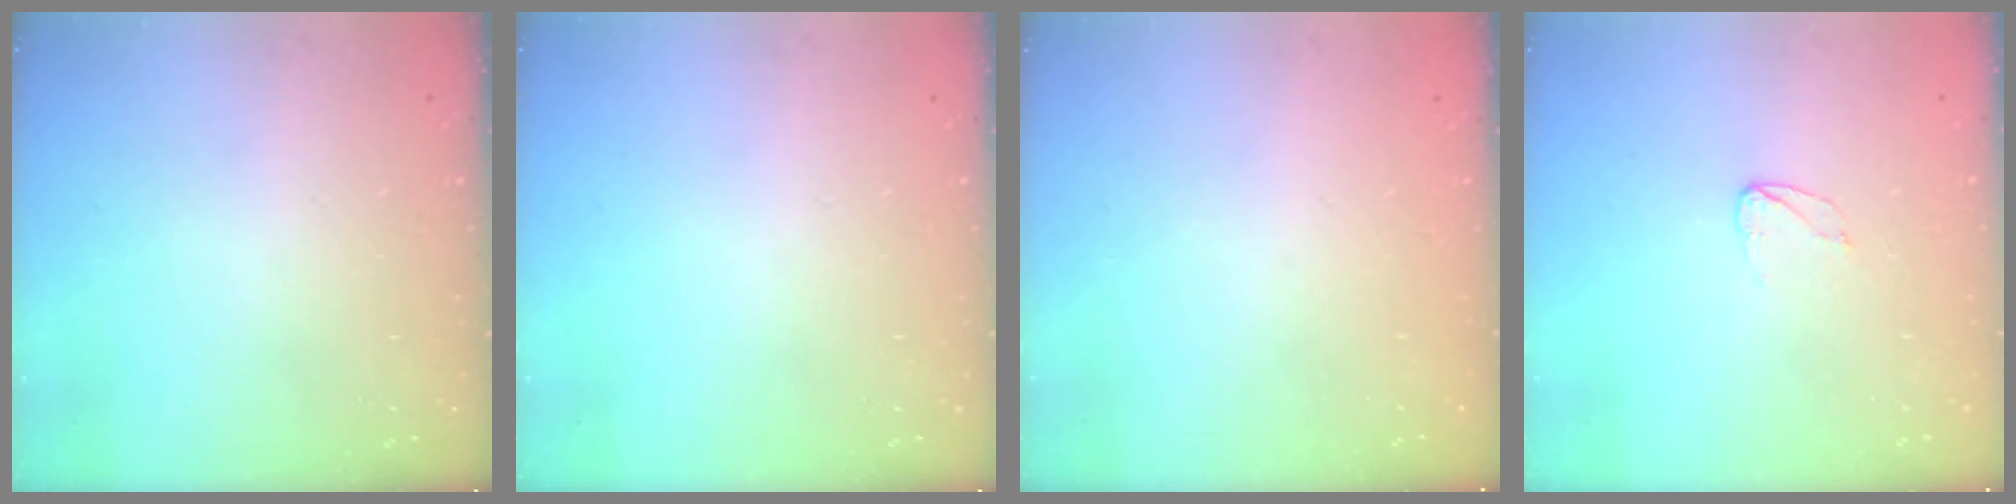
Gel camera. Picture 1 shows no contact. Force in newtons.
{"total": 0.0}
{"total": 0.0}
{"total": 4.1, "press": 4.1, "slide": 0.4}